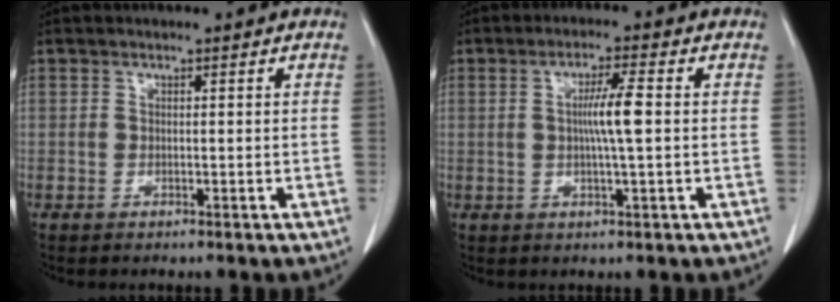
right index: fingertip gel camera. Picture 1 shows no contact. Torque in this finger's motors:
{"motor_torque": [0.28, 0.17, 0.12, 0.07]}